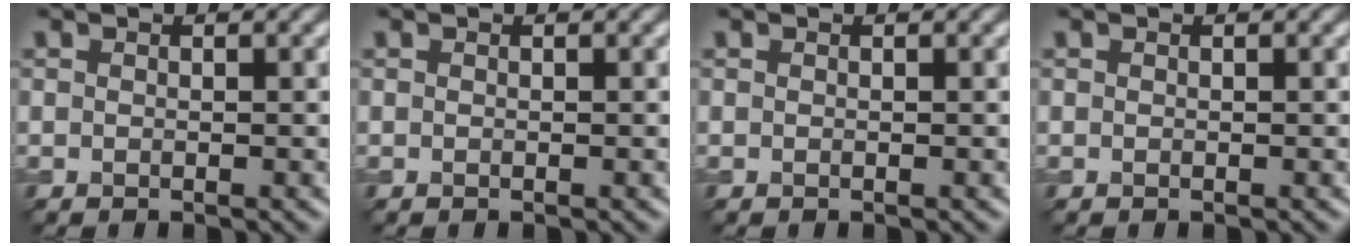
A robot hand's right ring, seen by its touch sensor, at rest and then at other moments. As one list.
[{"total": 0.0}, {"total": 0.0}, {"total": 0.0}]